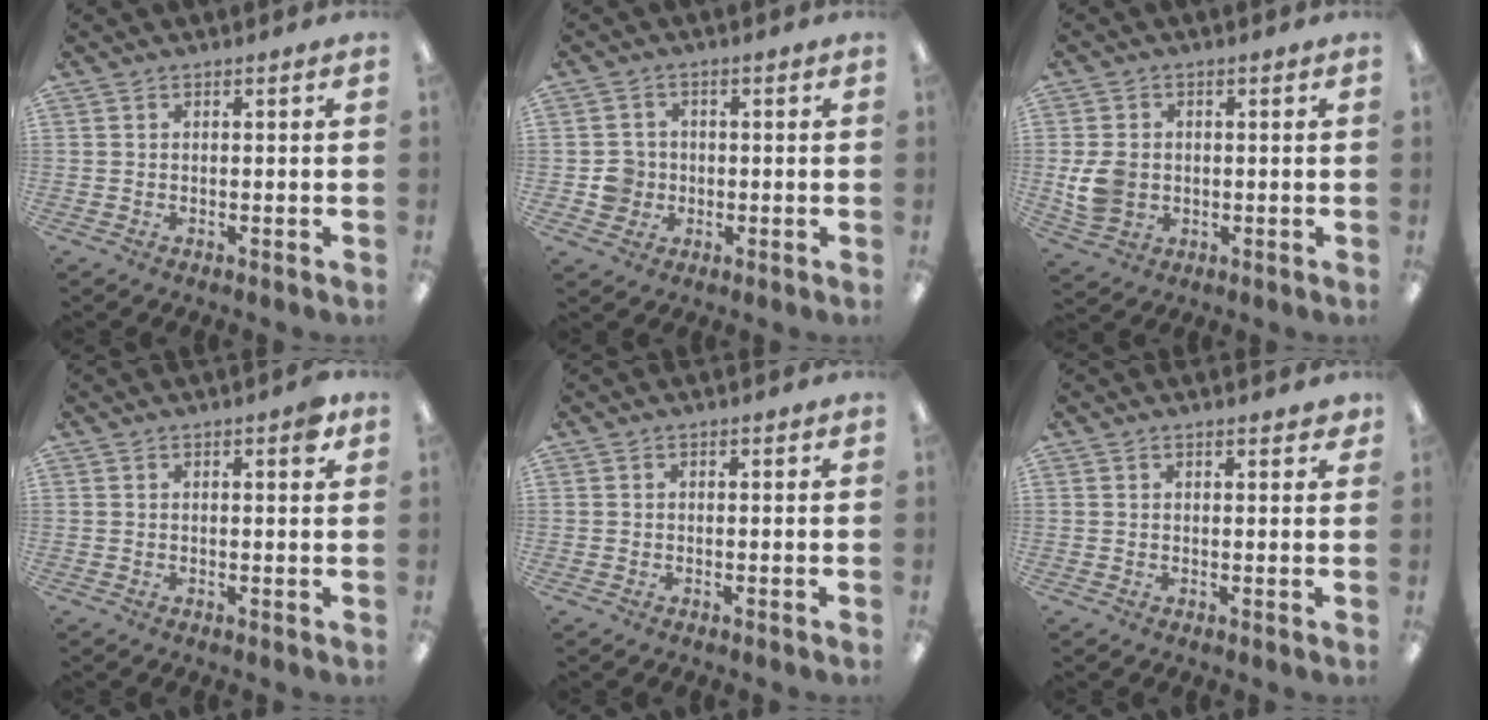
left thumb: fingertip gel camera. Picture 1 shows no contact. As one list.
[{"total": 5.1, "force": [-0.7, 5.0, 1.0], "torque": [-0.008, 0.007, -0.012]}, {"total": 7.5, "force": [-0.3, 6.3, 4.0], "torque": [-0.077, 0.006, -0.003]}, {"total": 2.5, "force": [1.3, 0.7, 2.0], "torque": [-0.027, -0.003, 0.019]}, {"total": 0.0}, {"total": 1.7, "force": [1.4, 0.5, 0.7], "torque": [-0.008, -0.002, 0.024]}]